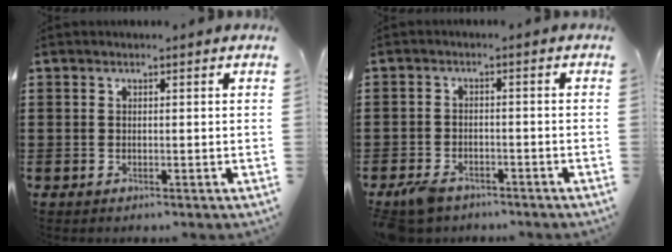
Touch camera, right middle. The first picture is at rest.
{"total": 3.2, "force": [-2.7, 1.2, 1.2], "torque": [-0.036, -0.002, -0.058]}